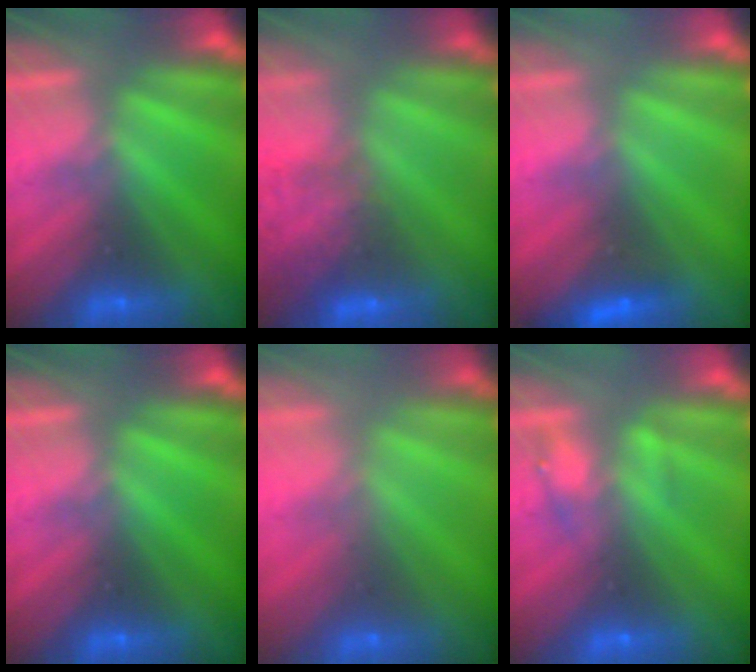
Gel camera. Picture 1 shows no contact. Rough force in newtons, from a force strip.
{"total": 7.5}
{"total": 2.3}
{"total": 0.0}
{"total": 2.2}
{"total": 2.2}